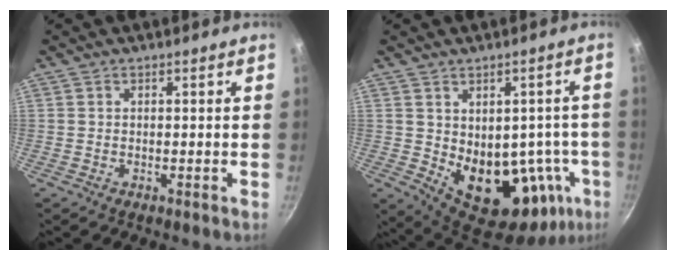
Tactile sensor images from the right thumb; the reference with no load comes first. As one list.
[{"total": 18.8, "force": [-2.8, 12.2, 14.0], "torque": [-0.129, -0.004, -0.009]}]